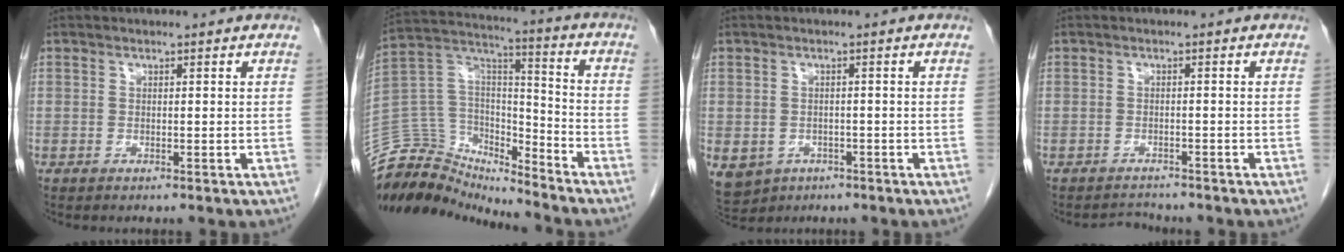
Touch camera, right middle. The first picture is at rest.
{"total": 14.4, "force": [-14.1, 2.8, 0.2], "torque": [-0.006, 0.081, -0.260]}
{"total": 9.3, "force": [-4.5, 7.5, 3.1], "torque": [-0.091, -0.003, -0.059]}
{"total": 1.8, "force": [-1.7, 0.2, -0.5], "torque": [0.004, -0.010, -0.025]}